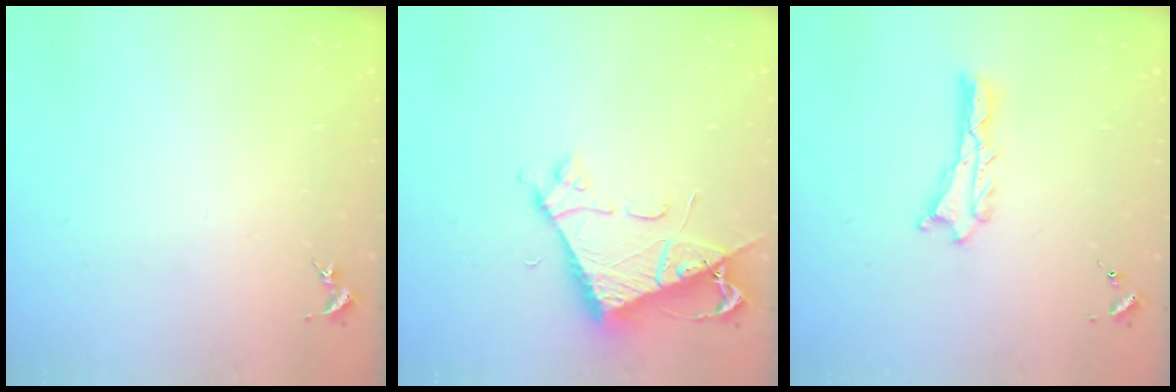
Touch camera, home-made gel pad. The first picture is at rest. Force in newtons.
{"total": 6.5, "press": 6.5, "slide": 0.7}
{"total": 0.7, "press": 0.6, "slide": 0.2}